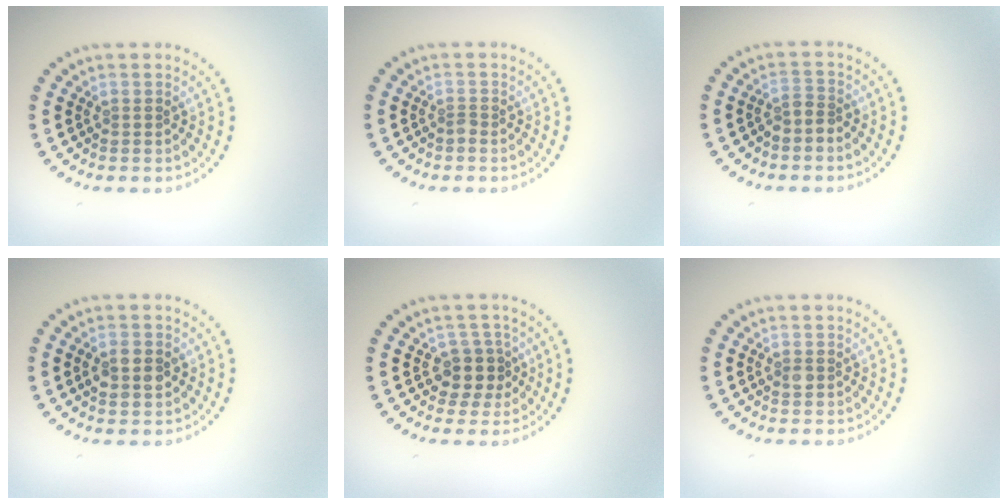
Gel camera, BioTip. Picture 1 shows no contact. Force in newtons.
{"total": 0.7, "press": 0.5, "slide": 0.4}
{"total": 1.6, "press": 1.2, "slide": 1.0}
{"total": 2.9, "press": 2.9, "slide": 0.1}
{"total": 2.7, "press": 2.3, "slide": 1.4}
{"total": 0.9, "press": 0.9, "slide": 0.0}